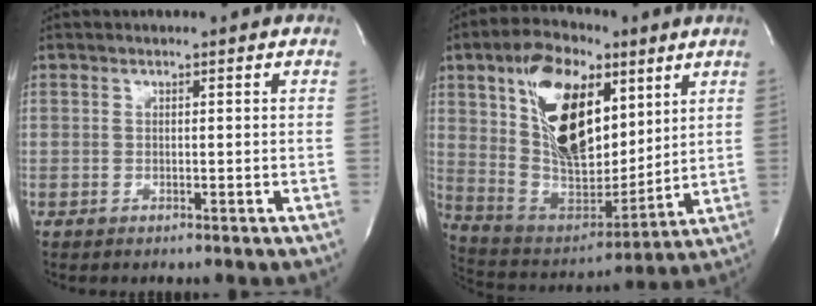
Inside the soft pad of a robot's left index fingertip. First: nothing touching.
{"total": 19.7, "force": [7.5, 9.8, 15.4], "torque": [-0.297, 0.015, 0.135]}